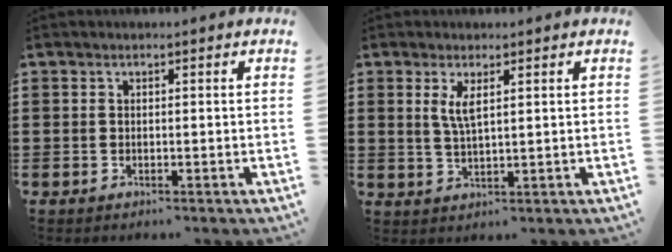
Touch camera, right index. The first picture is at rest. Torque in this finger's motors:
{"motor_torque": [0.34, 0.31, 0.39, 0.13]}